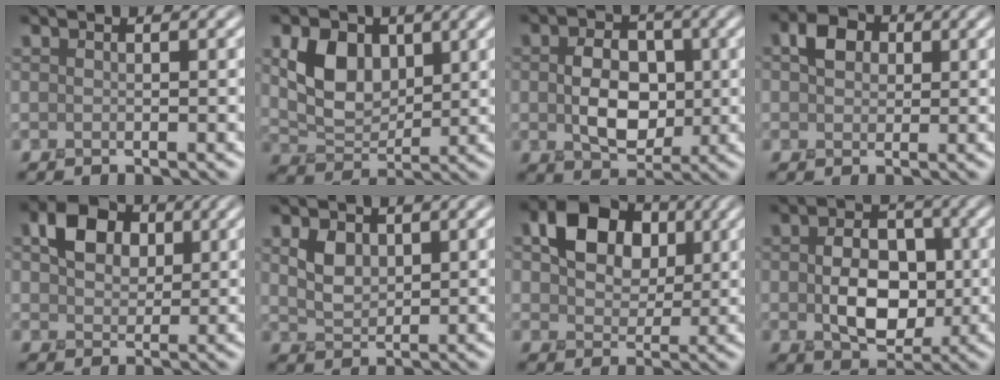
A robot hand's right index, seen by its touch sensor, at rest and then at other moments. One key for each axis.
{"total": 5.1, "fx": 1.3, "fy": 3.6, "fz": 3.4, "tx": -0.066, "ty": -0.009, "tz": 0.022}
{"total": 5.3, "fx": -0.4, "fy": 3.7, "fz": 3.7, "tx": -0.067, "ty": -0.011, "tz": -0.008}
{"total": 2.9, "fx": 0.5, "fy": 2.4, "fz": 1.5, "tx": -0.029, "ty": 0.003, "tz": -0.003}
{"total": 4.2, "fx": 1.1, "fy": 3.3, "fz": 2.4, "tx": -0.053, "ty": 0.003, "tz": 0.012}
{"total": 2.3, "fx": 0.7, "fy": 1.7, "fz": 1.4, "tx": -0.030, "ty": -0.007, "tz": 0.014}
{"total": 7.6, "fx": 2.0, "fy": 5.7, "fz": 4.7, "tx": -0.095, "ty": -0.005, "tz": 0.022}
{"total": 6.1, "fx": -0.7, "fy": 4.2, "fz": 4.4, "tx": -0.077, "ty": -0.013, "tz": -0.011}